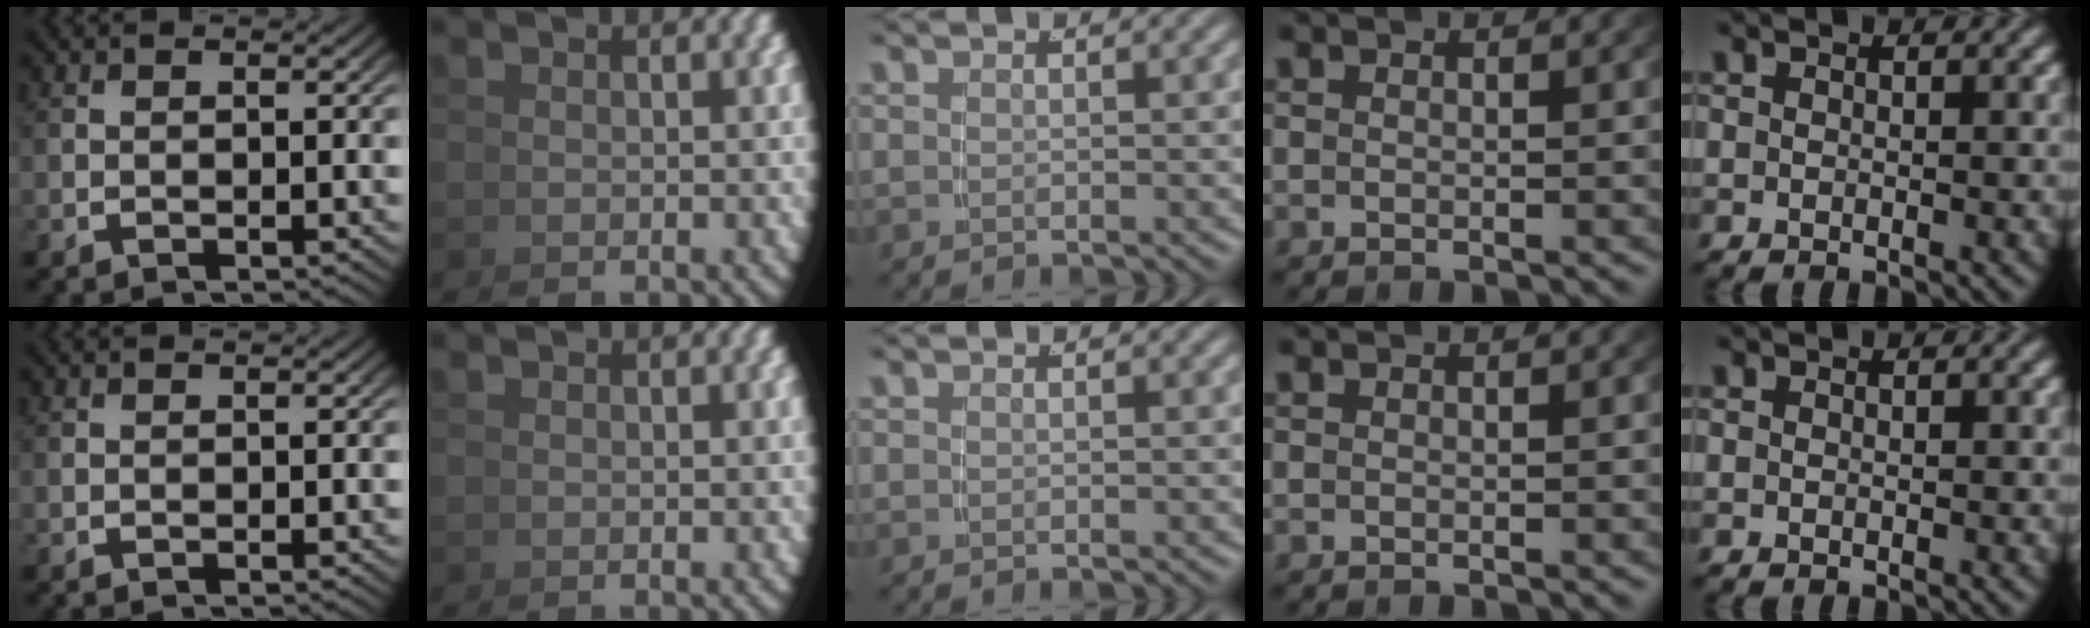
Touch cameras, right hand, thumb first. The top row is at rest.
{}